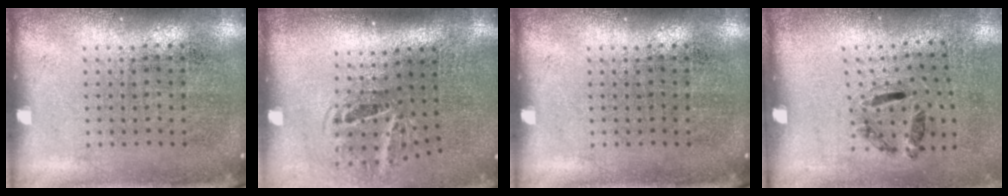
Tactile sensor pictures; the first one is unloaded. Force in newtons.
{"total": 1.8, "press": 1.2, "slide": 1.3}
{"total": 0.0}
{"total": 1.4, "press": 0.8, "slide": 1.2}